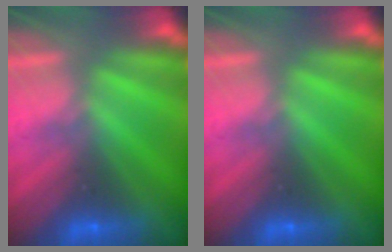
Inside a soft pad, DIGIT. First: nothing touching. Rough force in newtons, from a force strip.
{"total": 0.0}